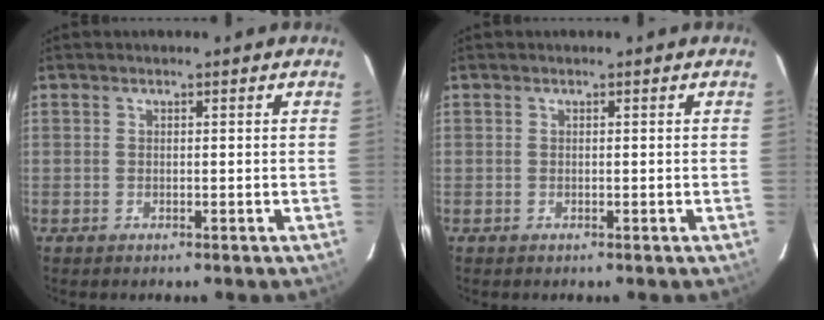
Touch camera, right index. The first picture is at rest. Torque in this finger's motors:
{"motor_torque": [0.00, 0.00, 0.00, 0.00]}